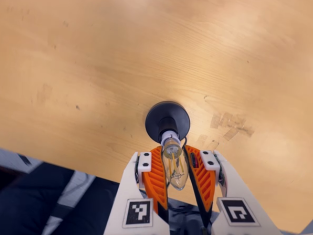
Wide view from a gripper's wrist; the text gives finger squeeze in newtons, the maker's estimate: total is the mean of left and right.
{"total": 15.8, "left": 15.6, "right": 15.9}